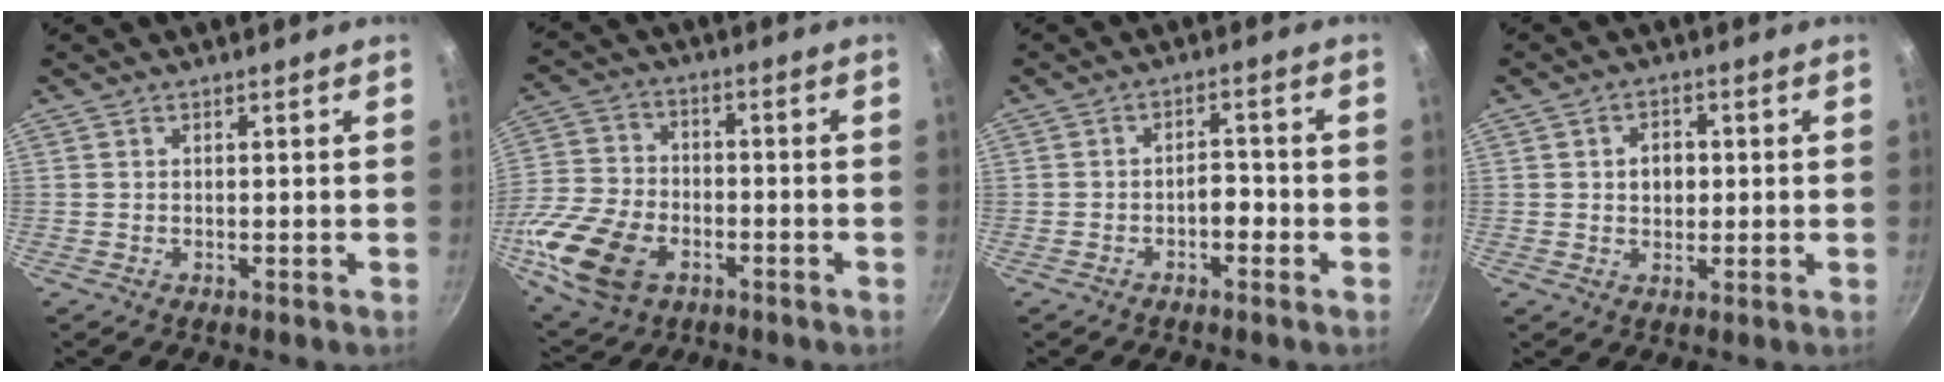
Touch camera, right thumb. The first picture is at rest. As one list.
[{"total": 17.0, "force": [-6.3, 11.2, 11.2], "torque": [-0.223, 0.019, -0.118]}, {"total": 3.2, "force": [-1.6, 1.8, 2.1], "torque": [-0.017, 0.024, -0.026]}, {"total": 4.4, "force": [0.4, 3.5, 2.7], "torque": [-0.024, 0.004, 0.005]}]